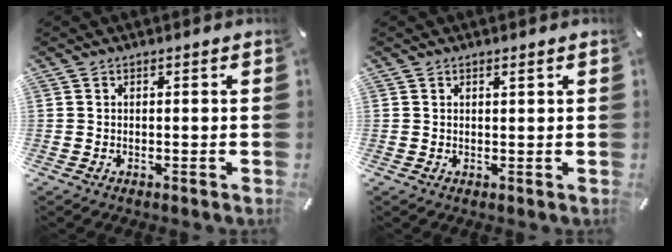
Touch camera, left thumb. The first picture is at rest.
{"total": 0.9, "force": [0.6, 0.3, 0.6], "torque": [-0.012, 0.001, 0.011]}